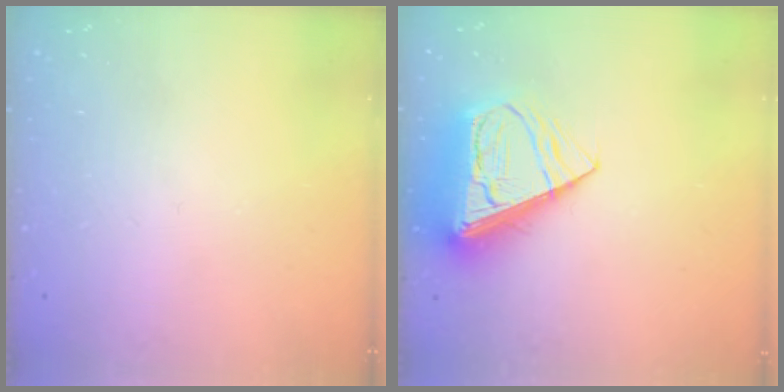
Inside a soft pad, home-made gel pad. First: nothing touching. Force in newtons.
{"total": 14.8, "press": 14.7, "slide": 1.7}